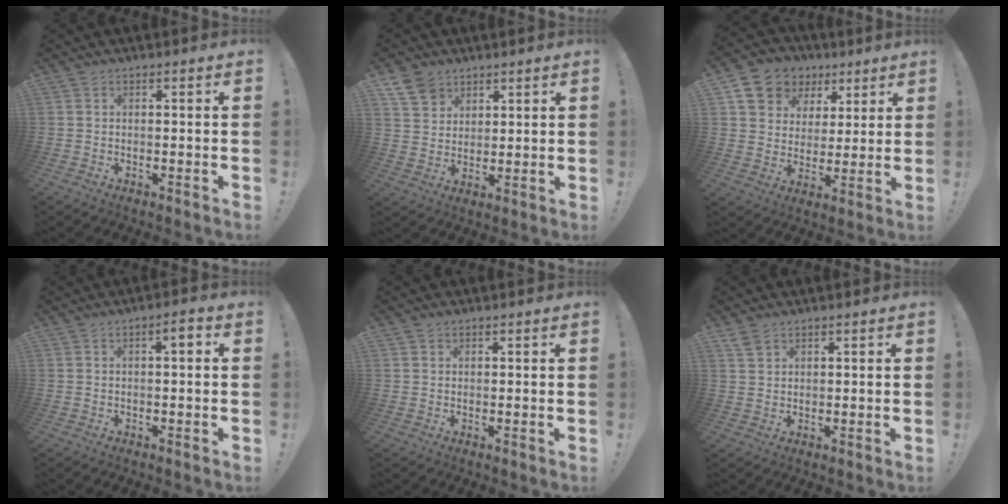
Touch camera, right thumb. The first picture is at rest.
{"total": 8.1, "force": [5.4, 5.6, 2.3], "torque": [-0.042, -0.030, 0.107]}
{"total": 11.5, "force": [6.1, 9.1, 3.5], "torque": [-0.055, -0.039, 0.125]}
{"total": 2.5, "force": [-0.1, 0.6, 2.4], "torque": [-0.034, 0.003, -0.009]}
{"total": 1.0, "force": [0.7, 0.7, 0.1], "torque": [0.005, -0.004, 0.011]}
{"total": 4.6, "force": [3.3, 2.3, 2.2], "torque": [-0.035, -0.018, 0.063]}